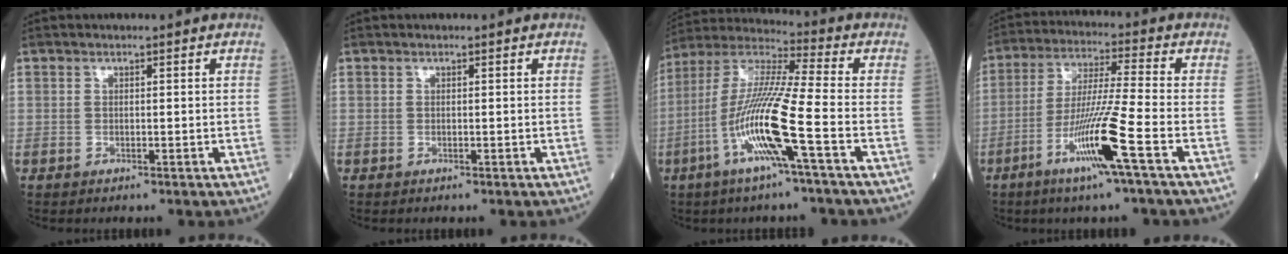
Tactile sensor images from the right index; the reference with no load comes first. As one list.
[{"total": 0.0}, {"total": 14.8, "force": [-5.2, -0.5, 13.8], "torque": [-0.288, -0.006, -0.109]}, {"total": 11.9, "force": [-5.3, -1.4, 10.5], "torque": [-0.206, -0.016, -0.103]}]